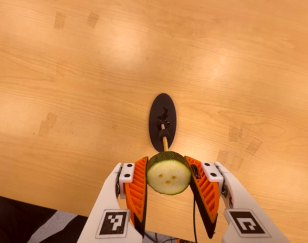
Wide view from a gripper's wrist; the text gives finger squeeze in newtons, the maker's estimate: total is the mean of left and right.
{"total": 8.0, "left": 8.0, "right": 8.0}